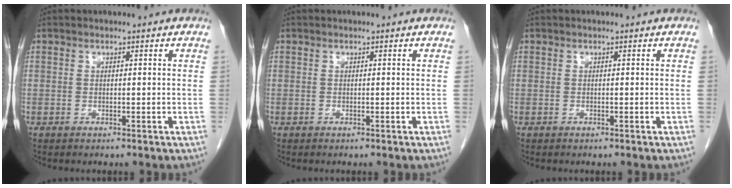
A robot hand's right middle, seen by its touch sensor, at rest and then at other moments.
{"total": 0.0}
{"total": 0.0}